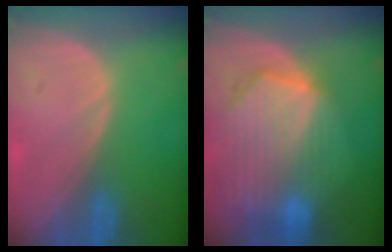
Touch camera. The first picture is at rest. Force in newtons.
{"total": 10.4, "press": 9.1, "slide": 5.0}